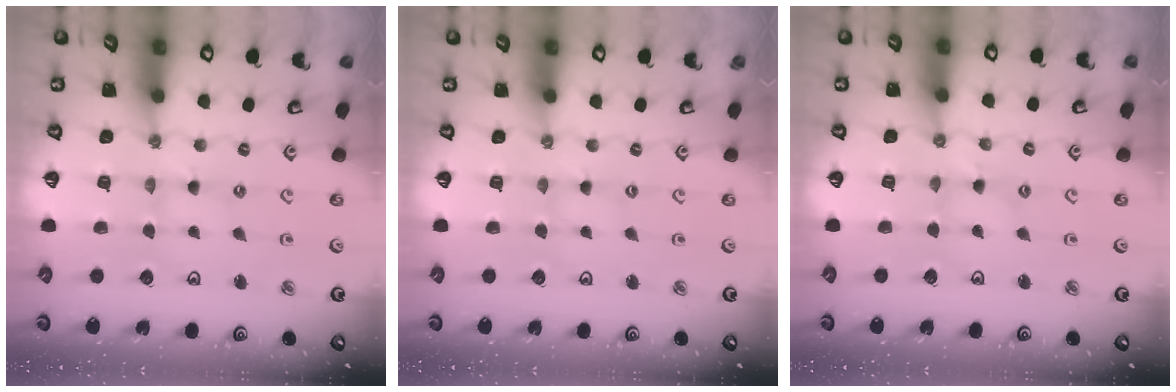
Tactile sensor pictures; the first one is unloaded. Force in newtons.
{"total": 0.0}
{"total": 1.2, "press": 1.2, "slide": 0.3}